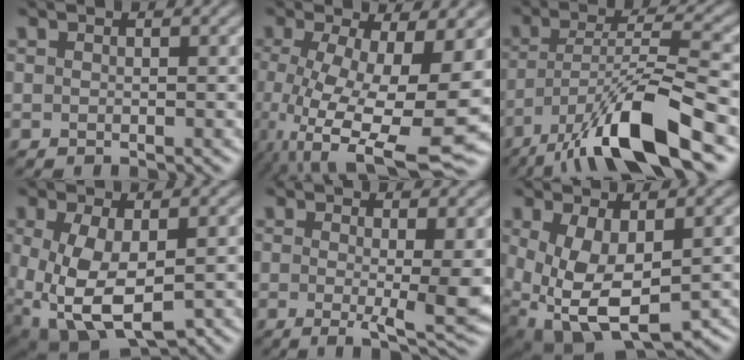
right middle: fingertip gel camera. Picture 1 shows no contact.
{"total": 11.8, "force": [-2.6, 4.1, 10.7], "torque": [-0.185, -0.026, -0.033]}
{"total": 11.5, "force": [-7.1, 2.6, 8.7], "torque": [-0.153, 0.005, -0.132]}
{"total": 8.7, "force": [-1.3, 5.0, 7.0], "torque": [-0.174, -0.030, -0.005]}
{"total": 5.5, "force": [-0.2, 1.0, 5.4], "torque": [-0.083, -0.014, 0.000]}
{"total": 9.7, "force": [-1.5, 5.7, 7.7], "torque": [-0.173, -0.031, -0.005]}